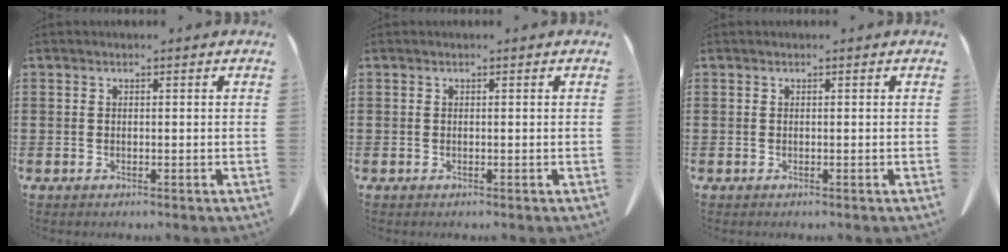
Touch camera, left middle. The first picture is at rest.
{"total": 0.0}
{"total": 0.0}